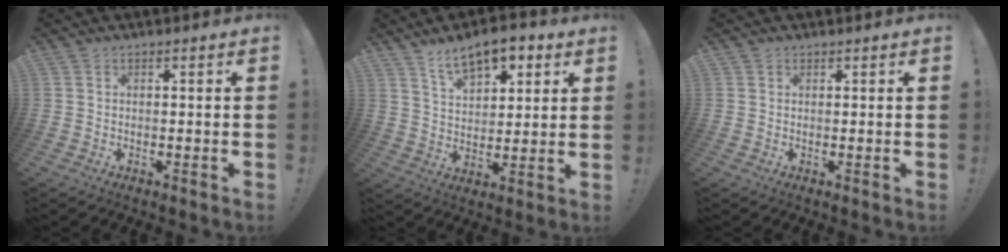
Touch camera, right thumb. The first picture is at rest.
{"total": 11.2, "force": [7.3, 5.7, 6.2], "torque": [-0.094, -0.031, 0.135]}
{"total": 0.7, "force": [0.7, 0.3, 0.1], "torque": [0.005, -0.004, 0.012]}